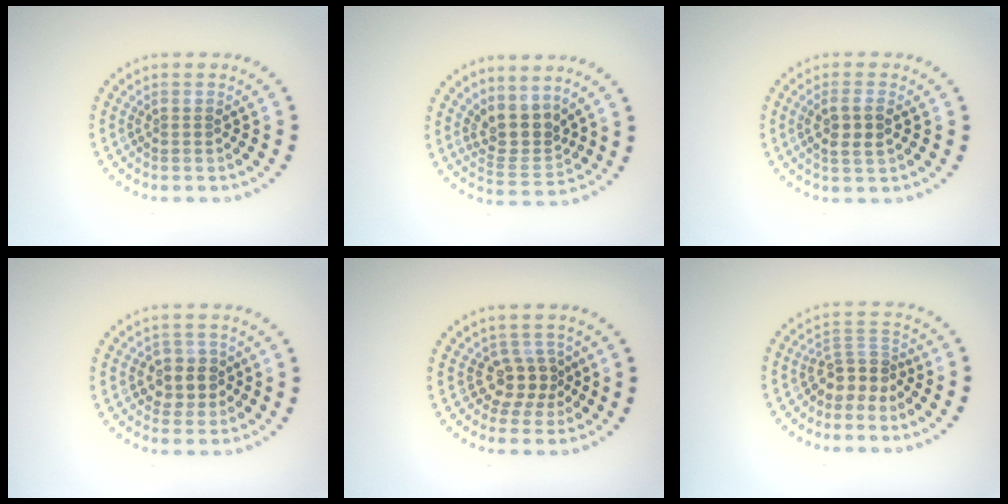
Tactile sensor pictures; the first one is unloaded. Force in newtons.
{"total": 3.3, "press": 2.5, "slide": 2.2}
{"total": 2.4, "press": 2.3, "slide": 0.8}
{"total": 2.6, "press": 2.5, "slide": 0.8}
{"total": 2.7, "press": 2.1, "slide": 1.7}
{"total": 2.8, "press": 2.0, "slide": 2.0}